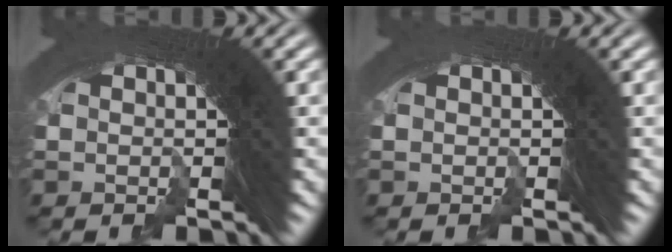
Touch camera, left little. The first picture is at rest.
{"total": 0.0}